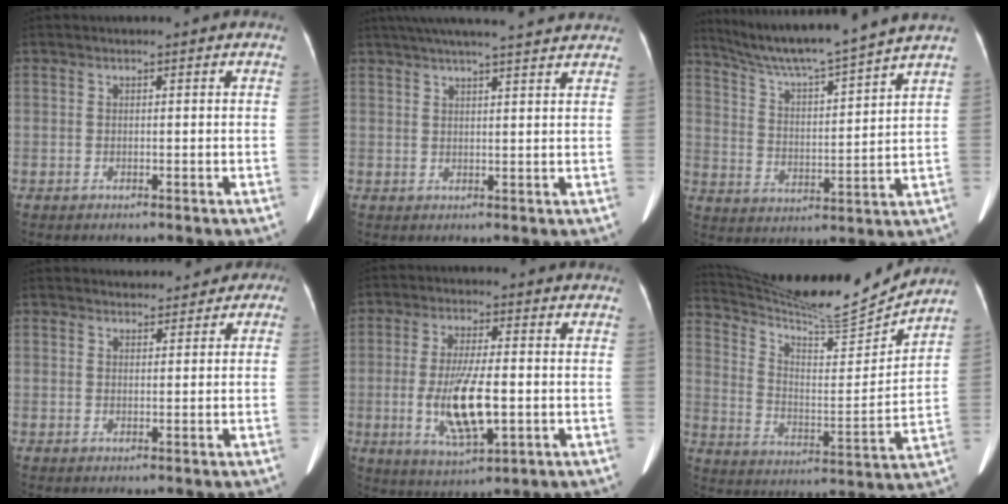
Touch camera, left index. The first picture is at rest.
{"total": 17.2, "force": [15.2, 0.9, 8.0], "torque": [-0.132, 0.040, 0.201]}
{"total": 14.9, "force": [13.4, -2.0, 6.3], "torque": [-0.113, -0.007, 0.214]}
{"total": 3.6, "force": [2.7, 2.3, 0.9], "torque": [0.000, 0.014, 0.026]}
{"total": 10.0, "force": [-1.7, 2.2, 9.7], "torque": [-0.193, -0.016, -0.026]}
{"total": 17.2, "force": [16.5, -0.6, 4.6], "torque": [-0.097, -0.037, 0.262]}